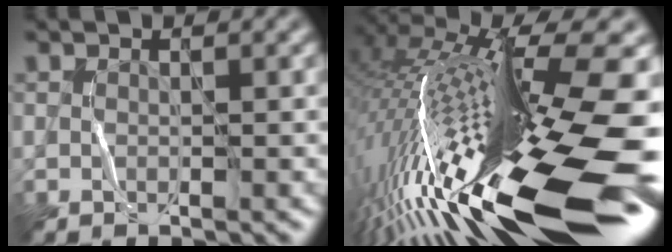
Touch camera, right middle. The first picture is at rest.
{"total": 19.7, "force": [-4.3, 5.1, 18.5], "torque": [-0.345, 0.002, -0.080]}